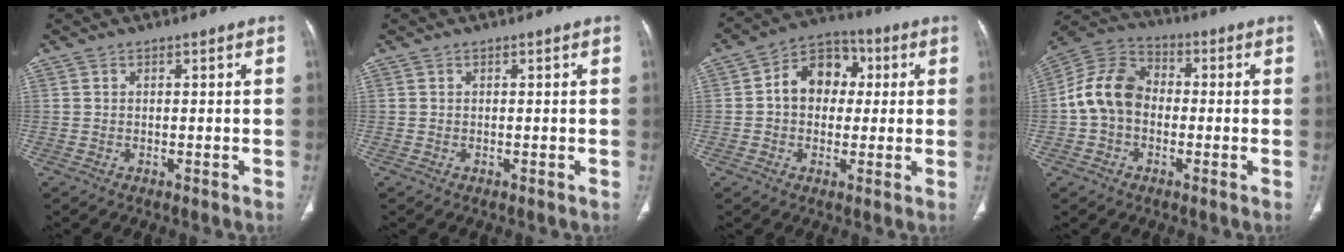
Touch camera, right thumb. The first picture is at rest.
{"total": 0.0}
{"total": 10.7, "force": [1.3, 8.3, 6.7], "torque": [-0.074, 0.023, 0.010]}
{"total": 11.4, "force": [-1.0, 8.7, 7.2], "torque": [-0.127, 0.035, -0.034]}